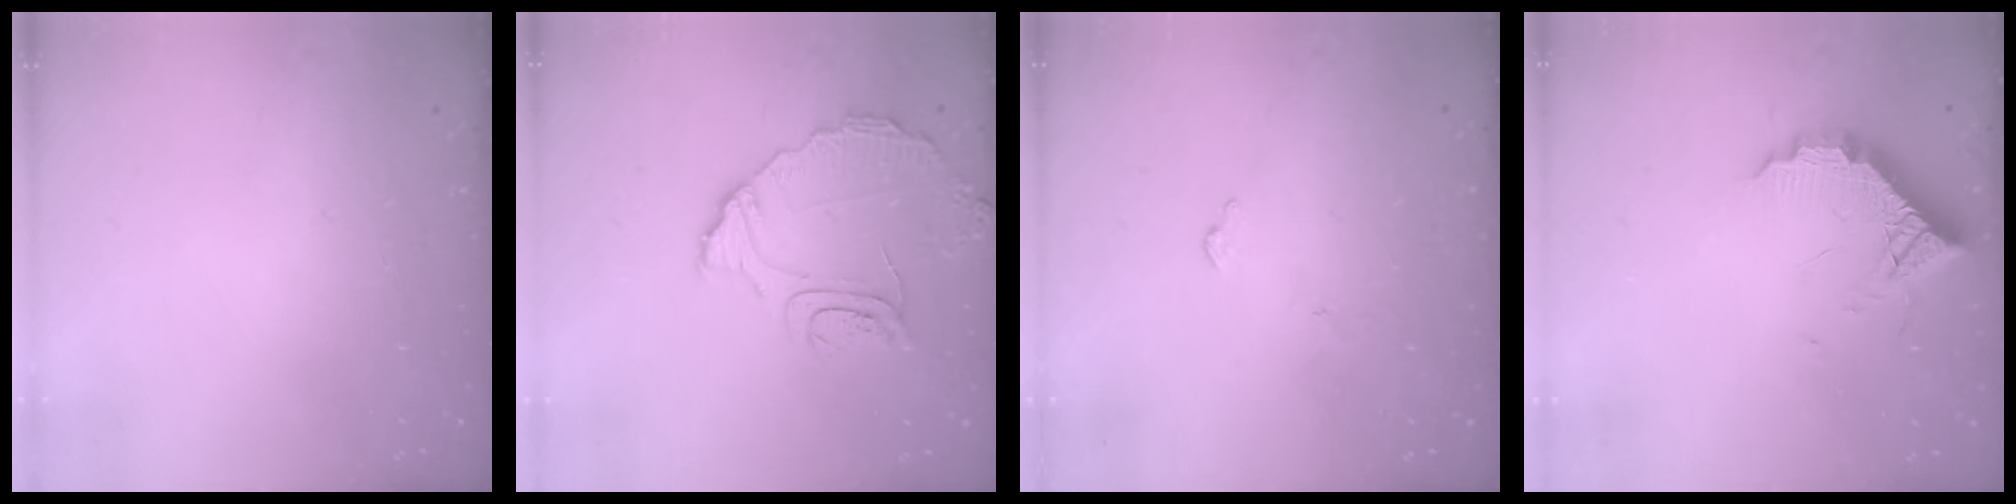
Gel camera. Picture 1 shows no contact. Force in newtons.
{"total": 10.5, "press": 10.5, "slide": 0.6}
{"total": 5.5, "press": 5.5, "slide": 0.5}
{"total": 10.6, "press": 10.6, "slide": 0.4}